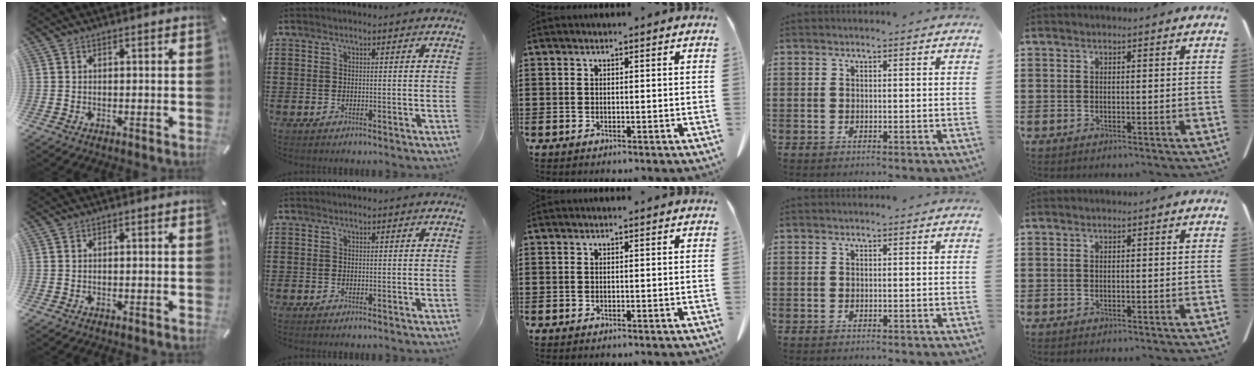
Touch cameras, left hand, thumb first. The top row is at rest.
{}